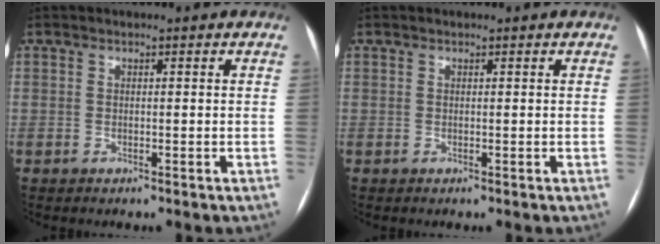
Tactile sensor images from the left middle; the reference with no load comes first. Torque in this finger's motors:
{"motor_torque": [-0.20, -0.02, -0.09, -0.01]}